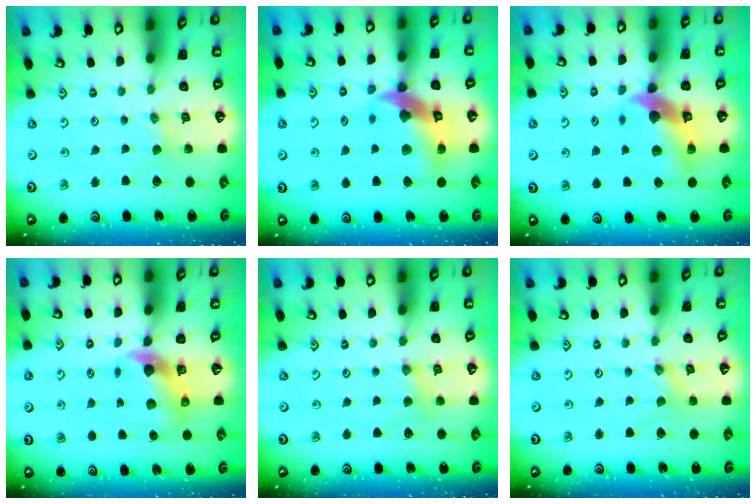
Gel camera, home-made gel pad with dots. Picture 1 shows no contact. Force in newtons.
{"total": 14.8, "press": 14.7, "slide": 1.9}
{"total": 12.0, "press": 11.8, "slide": 1.7}
{"total": 6.3, "press": 6.3, "slide": 0.9}
{"total": 3.3, "press": 3.2, "slide": 0.6}
{"total": 0.0}